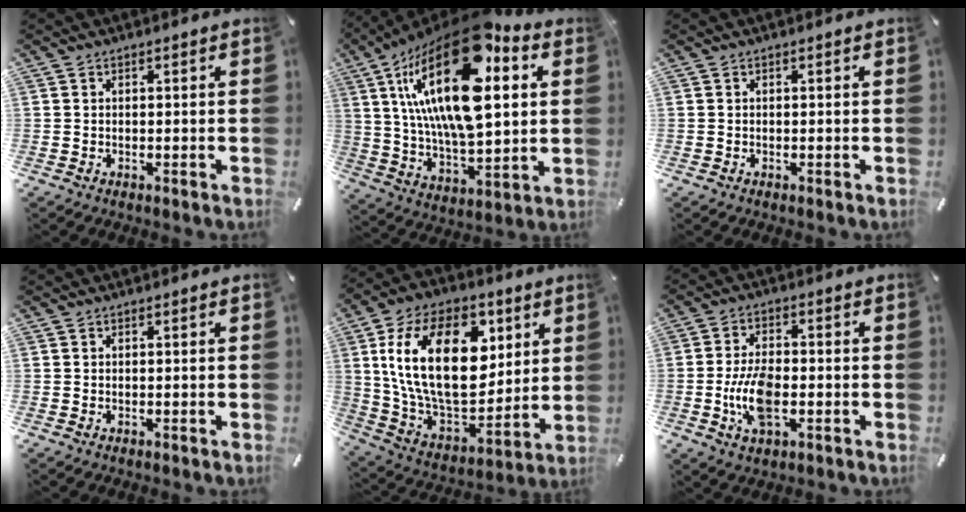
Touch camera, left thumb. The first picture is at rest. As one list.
[{"total": 29.2, "force": [11.2, 14.0, 23.0], "torque": [-0.433, -0.056, 0.186]}, {"total": 0.0}, {"total": 0.0}, {"total": 26.8, "force": [6.8, 16.5, 20.0], "torque": [-0.386, -0.025, 0.116]}, {"total": 9.3, "force": [-2.1, 4.8, 7.7], "torque": [-0.166, 0.001, -0.038]}]